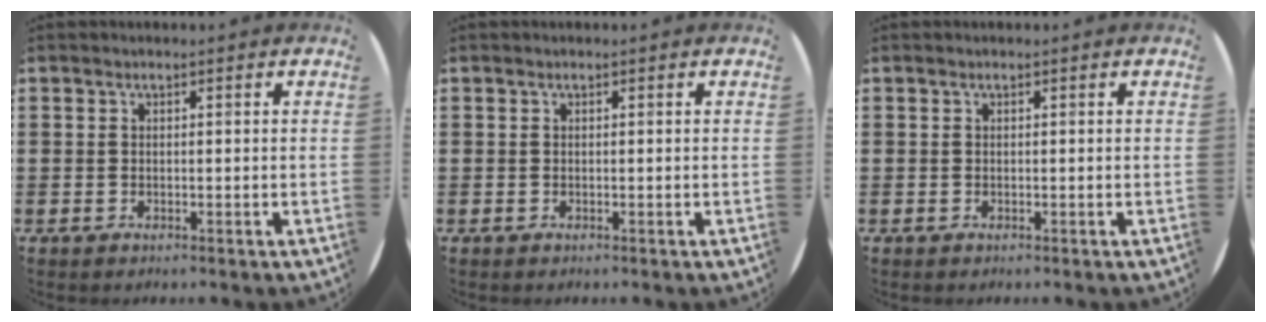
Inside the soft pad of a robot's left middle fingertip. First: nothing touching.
{"total": 0.0}
{"total": 0.0}